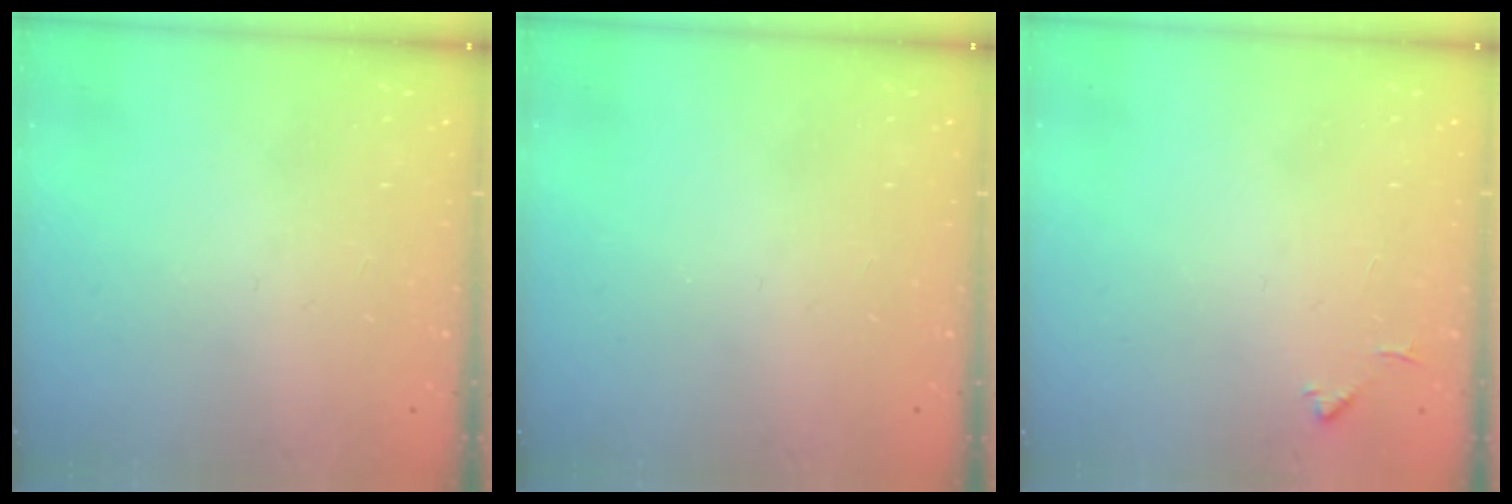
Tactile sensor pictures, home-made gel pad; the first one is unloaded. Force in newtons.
{"total": 0.0}
{"total": 3.5, "press": 3.5, "slide": 0.5}